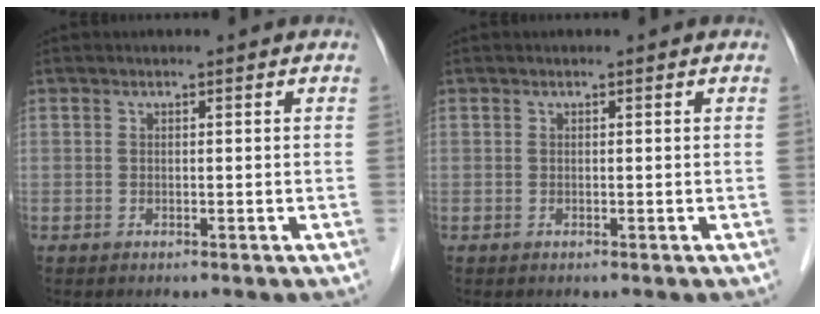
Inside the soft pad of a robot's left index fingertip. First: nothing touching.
{"total": 0.0}